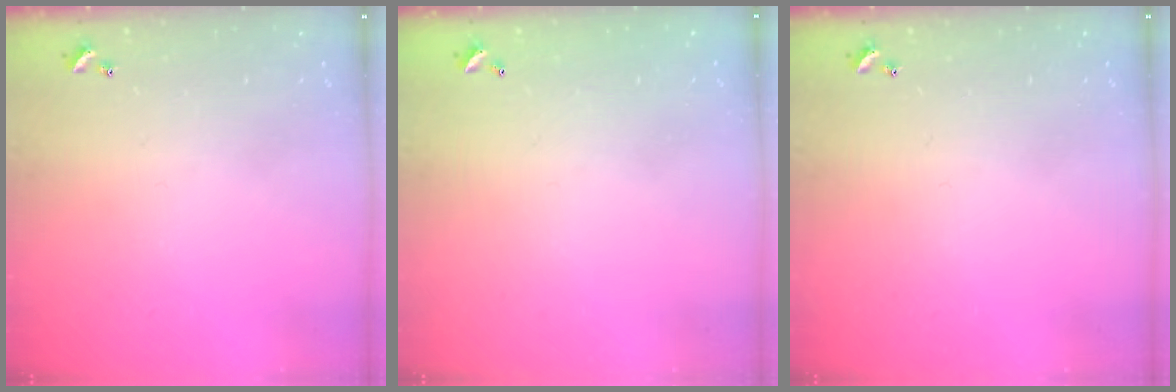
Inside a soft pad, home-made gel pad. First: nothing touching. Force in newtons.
{"total": 2.8, "press": 2.8, "slide": 0.1}
{"total": 0.0}